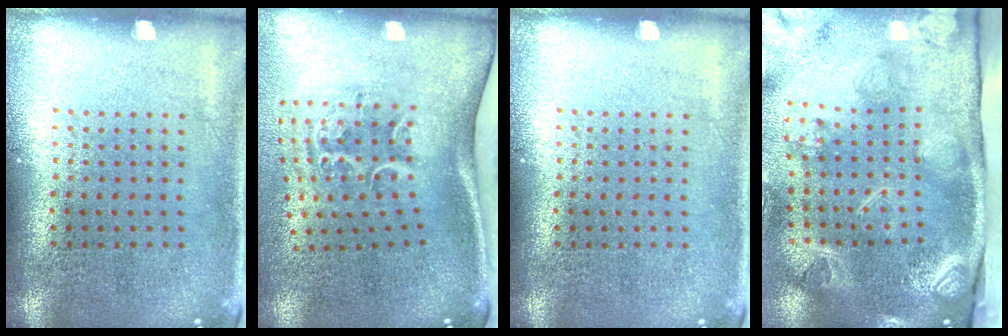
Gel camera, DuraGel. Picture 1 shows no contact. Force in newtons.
{"total": 2.3, "press": 1.4, "slide": 1.9}
{"total": 0.0}
{"total": 4.6, "press": 3.2, "slide": 3.3}